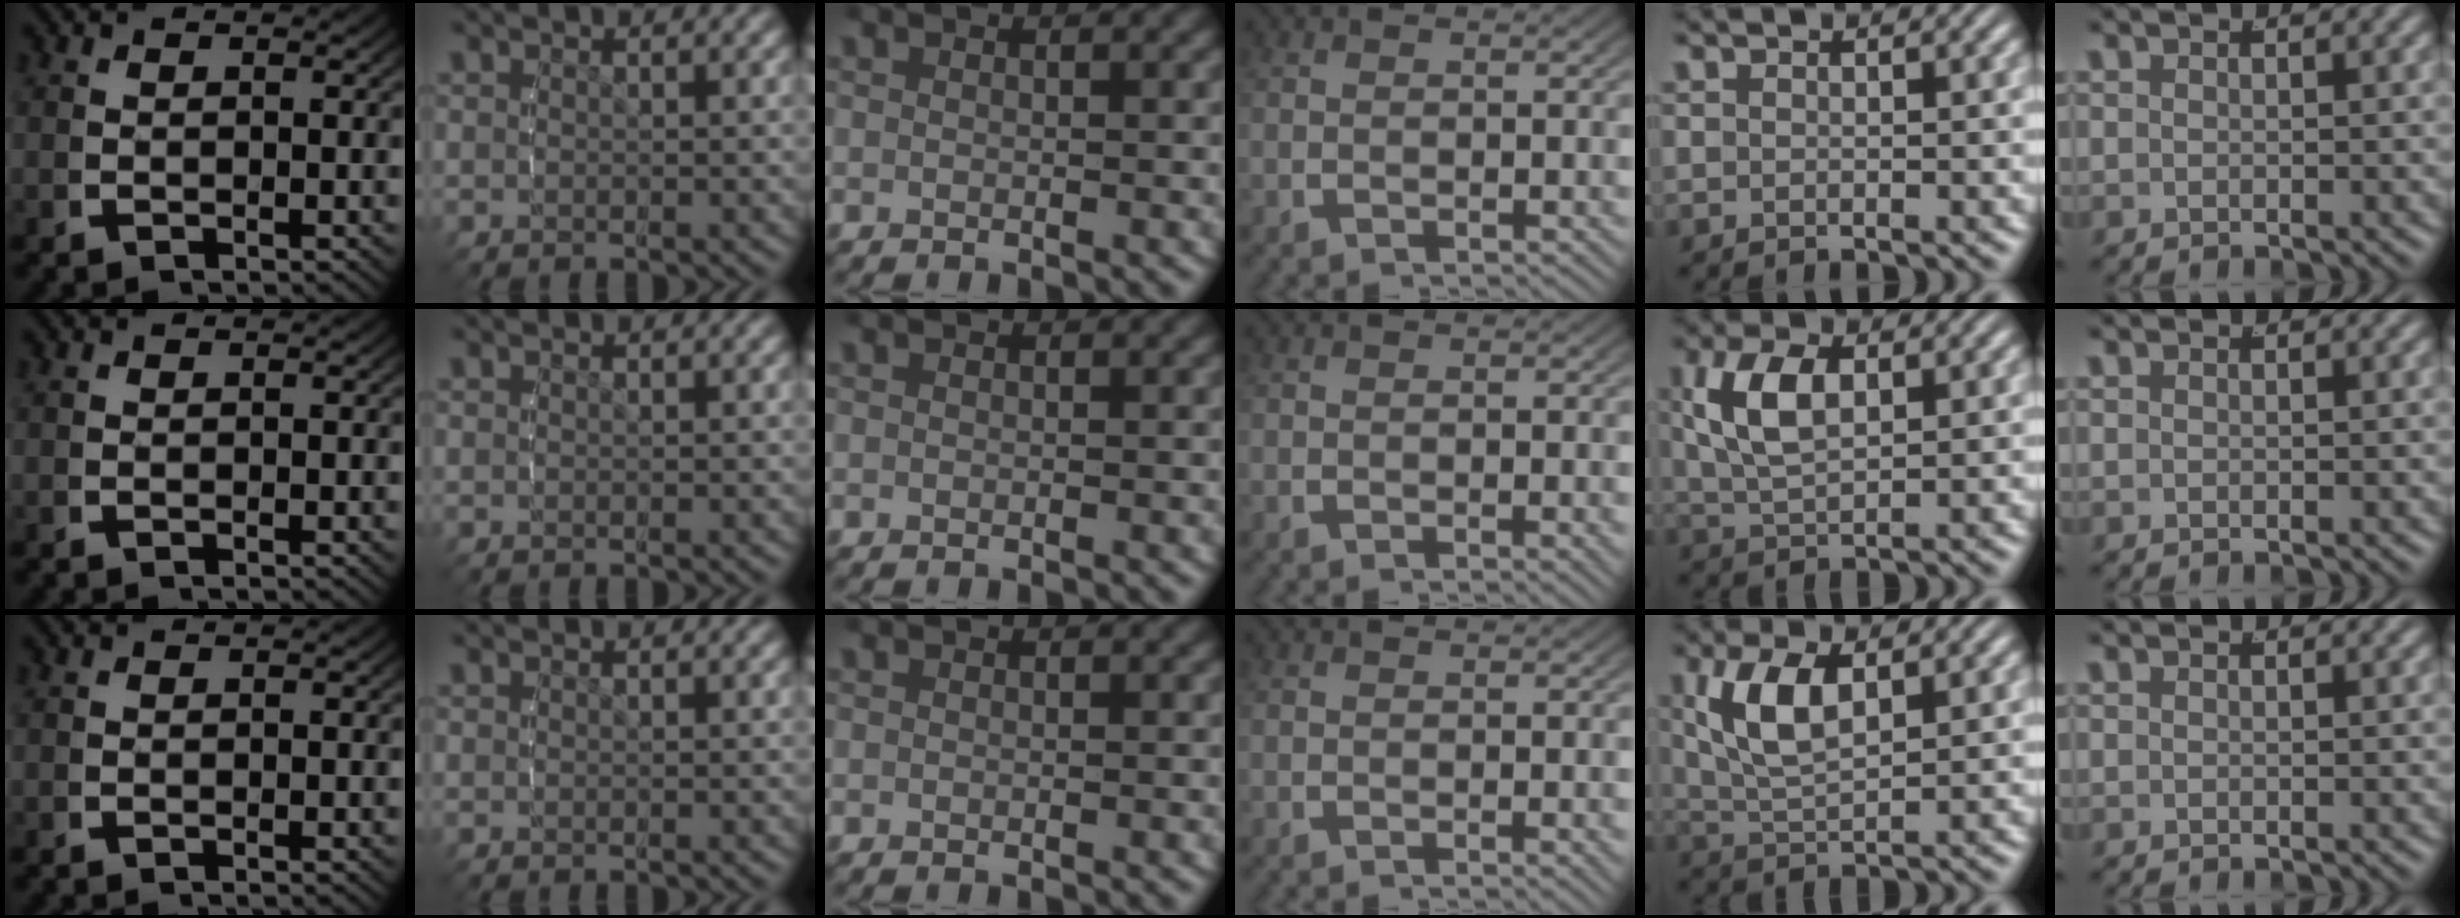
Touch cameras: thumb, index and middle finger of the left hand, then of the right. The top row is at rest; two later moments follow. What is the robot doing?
{"motion": "lift_and_place", "object": "cubes"}